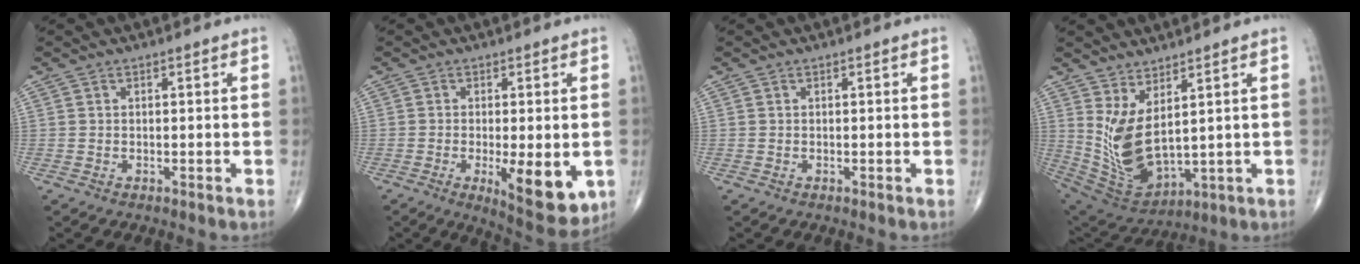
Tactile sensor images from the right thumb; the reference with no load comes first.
{"total": 10.9, "force": [-2.7, 3.8, 9.9], "torque": [-0.131, -0.021, -0.031]}
{"total": 0.0}
{"total": 12.0, "force": [3.3, 5.1, 10.4], "torque": [-0.201, -0.042, 0.089]}